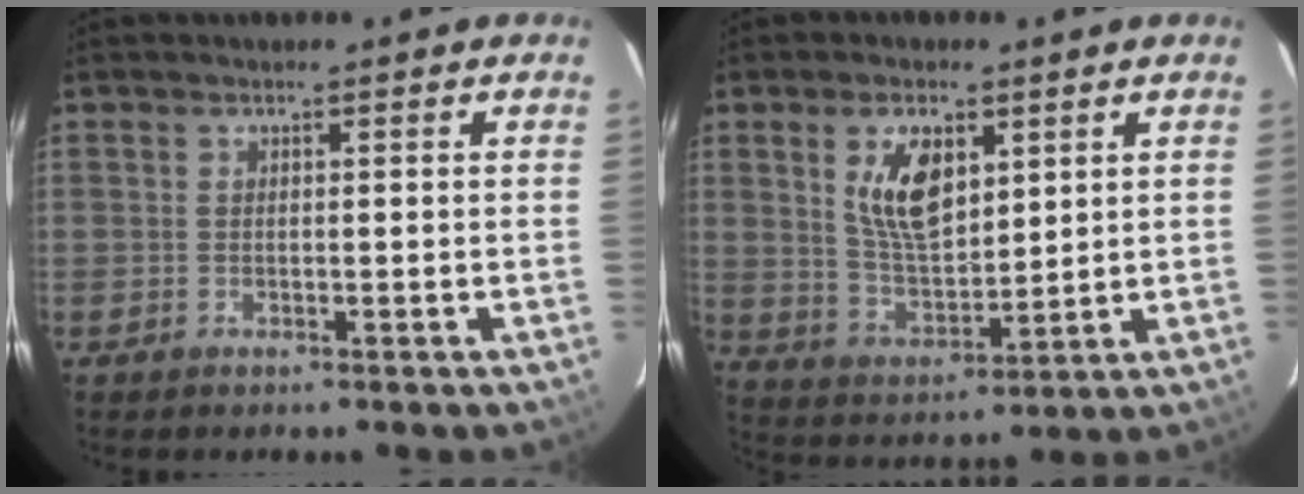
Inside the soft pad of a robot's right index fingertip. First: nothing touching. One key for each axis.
{"total": 10.3, "fx": 4.0, "fy": 5.2, "fz": 7.9, "tx": -0.147, "ty": 0.004, "tz": 0.088}